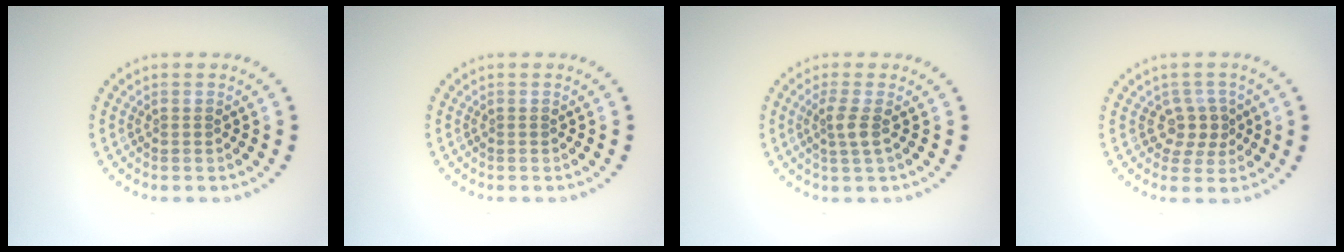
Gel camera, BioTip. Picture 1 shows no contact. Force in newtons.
{"total": 0.0}
{"total": 1.8, "press": 1.3, "slide": 1.2}
{"total": 2.3, "press": 1.8, "slide": 1.3}